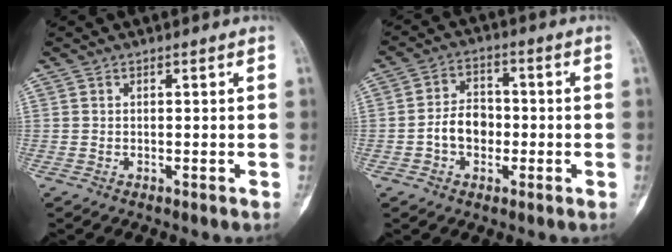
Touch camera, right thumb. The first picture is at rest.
{"total": 6.9, "force": [-1.4, 5.1, 4.3], "torque": [-0.055, 0.025, -0.032]}